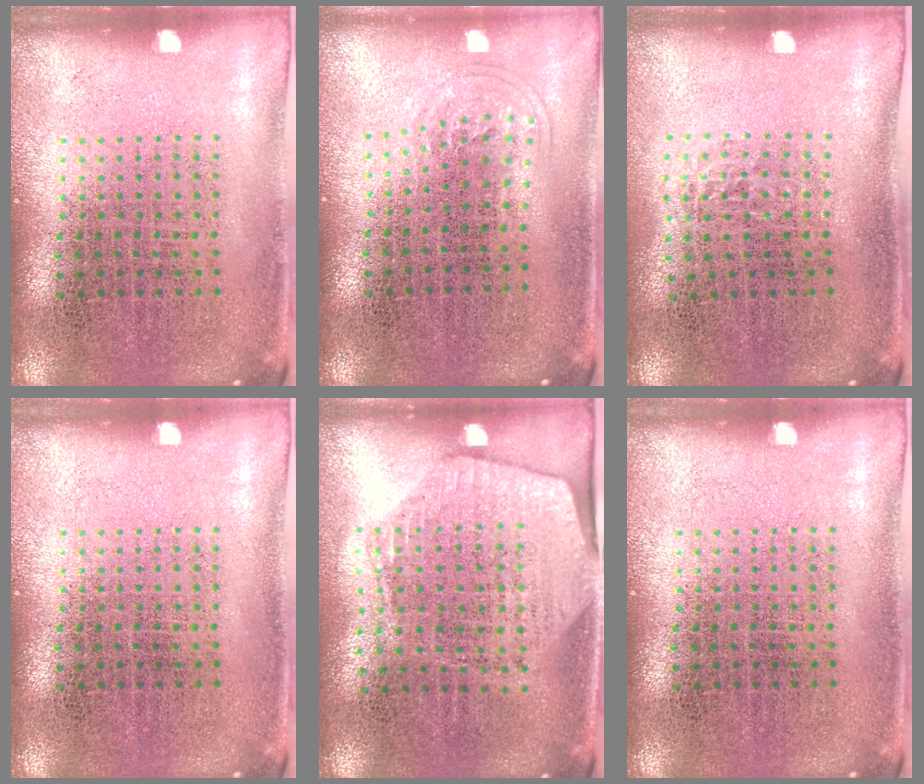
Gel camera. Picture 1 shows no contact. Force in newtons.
{"total": 1.0, "press": 0.7, "slide": 0.7}
{"total": 0.6, "press": 0.5, "slide": 0.5}
{"total": 0.0}
{"total": 1.8, "press": 1.6, "slide": 0.8}
{"total": 0.0}